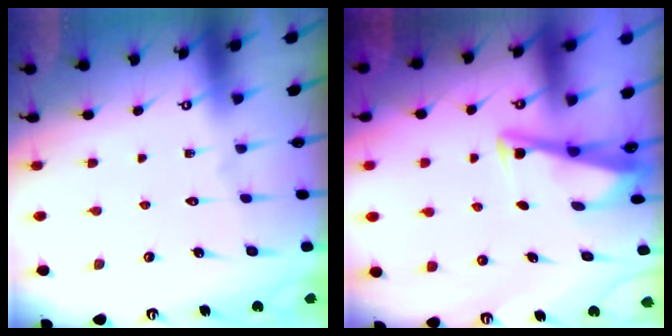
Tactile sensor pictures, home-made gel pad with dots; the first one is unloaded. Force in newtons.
{"total": 3.4, "press": 3.4, "slide": 0.4}